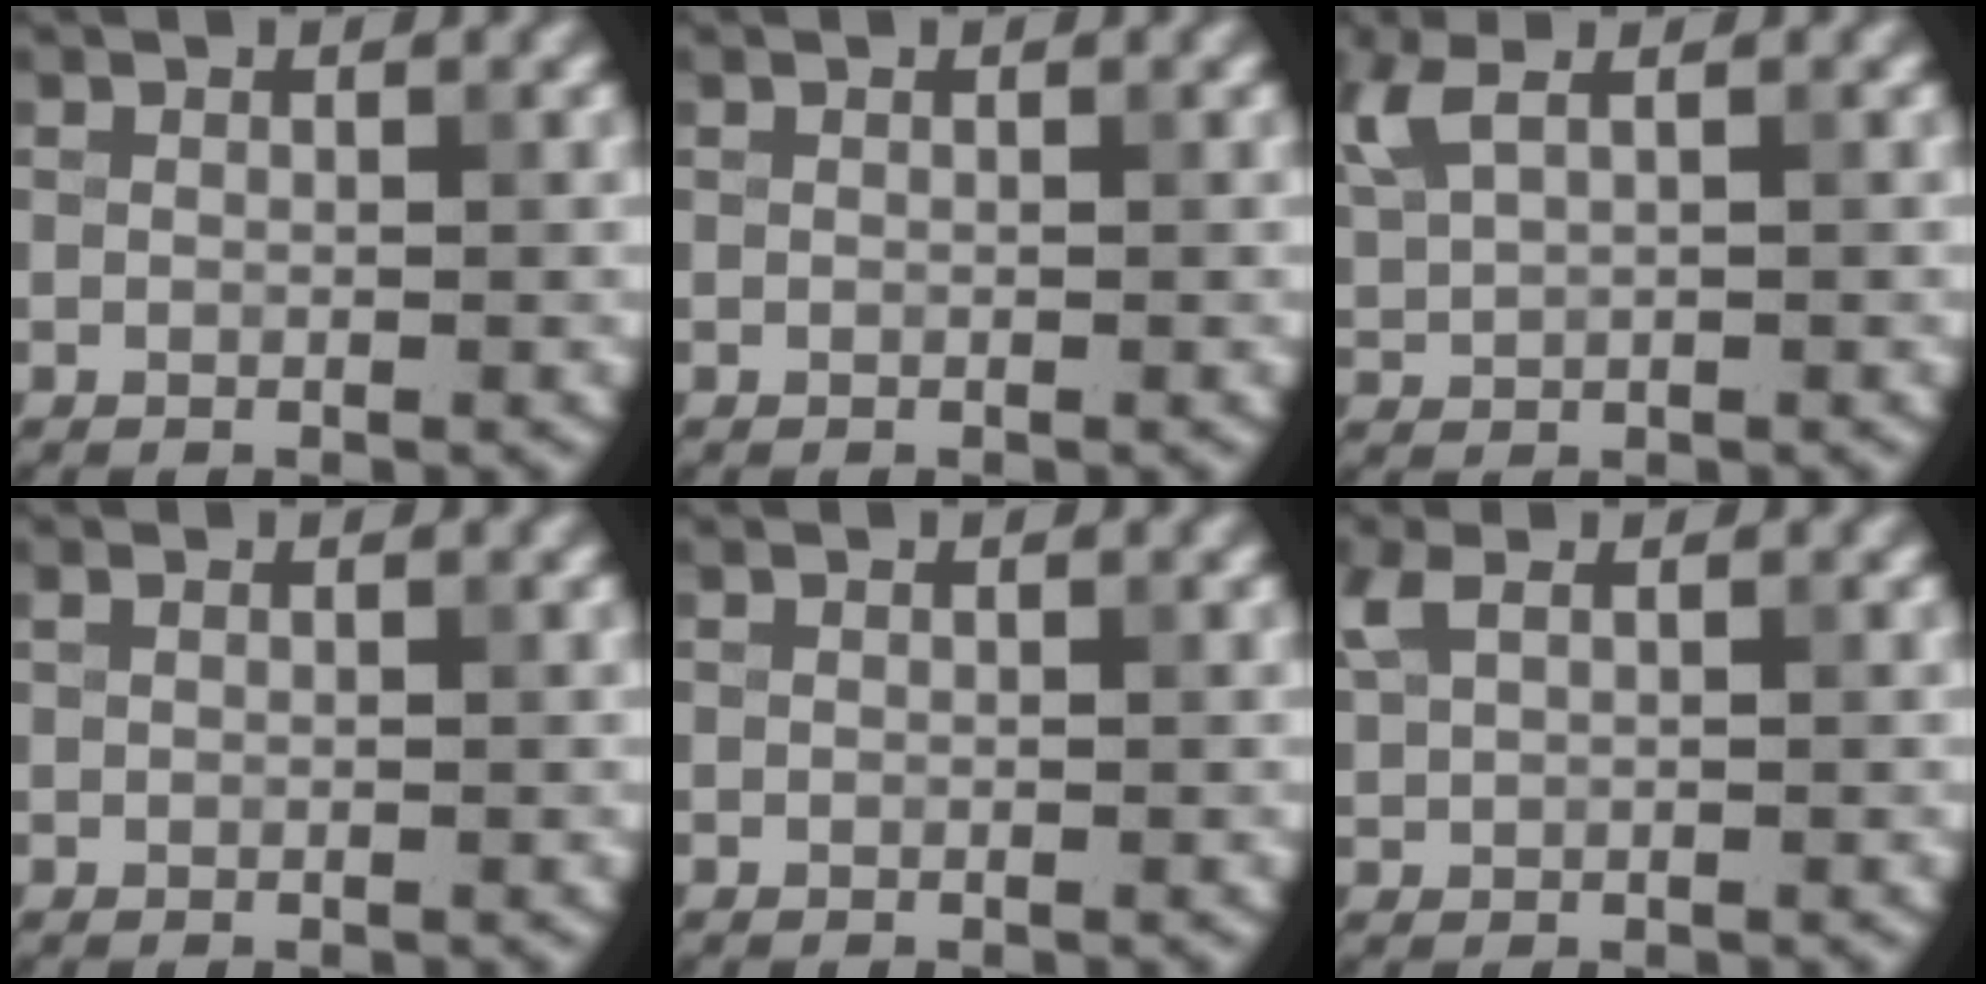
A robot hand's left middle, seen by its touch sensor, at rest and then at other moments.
{"total": 0.0}
{"total": 3.4, "force": [1.8, 1.2, 2.6], "torque": [-0.077, 0.012, 0.044]}
{"total": 0.6, "force": [0.3, 0.3, 0.4], "torque": [-0.010, 0.004, 0.004]}
{"total": 0.0}
{"total": 2.1, "force": [1.2, 0.8, 1.5], "torque": [-0.041, 0.009, 0.025]}